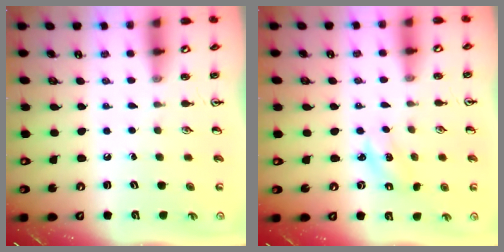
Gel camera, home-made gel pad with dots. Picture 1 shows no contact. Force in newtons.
{"total": 2.3, "press": 2.2, "slide": 0.4}